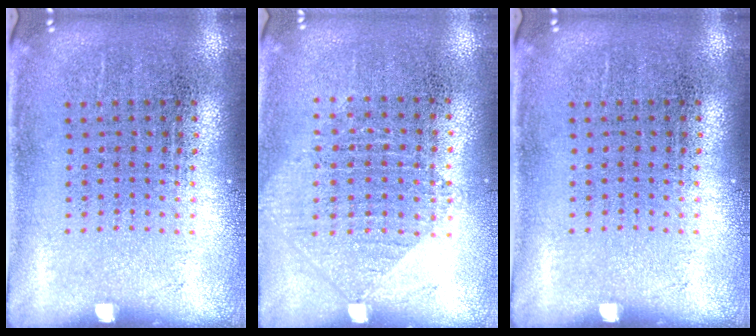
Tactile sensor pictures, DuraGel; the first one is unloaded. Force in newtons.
{"total": 1.0, "press": 0.9, "slide": 0.4}
{"total": 0.0}